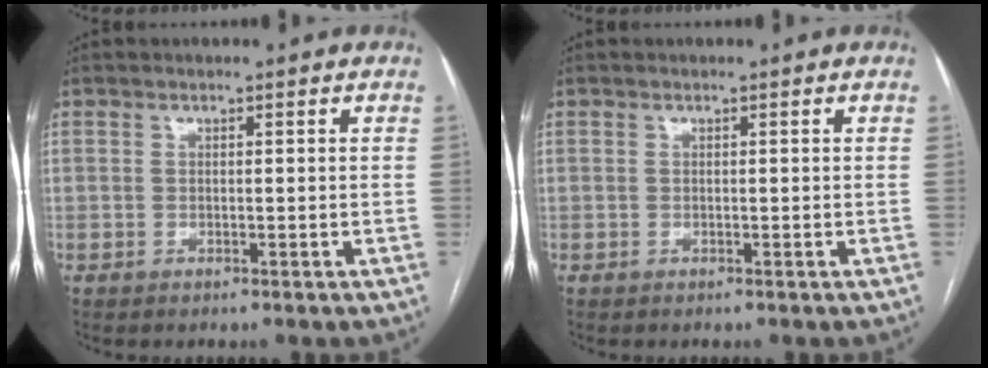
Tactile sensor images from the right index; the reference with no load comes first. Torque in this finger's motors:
{"motor_torque": [0.00, 0.00, 0.00, 0.01]}